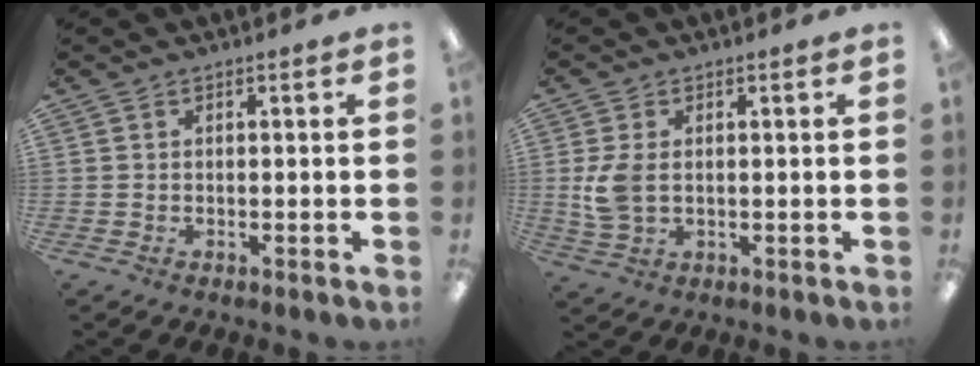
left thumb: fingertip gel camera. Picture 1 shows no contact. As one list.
[{"total": 6.0, "force": [0.4, 3.7, 4.7], "torque": [-0.106, -0.003, 0.001]}]